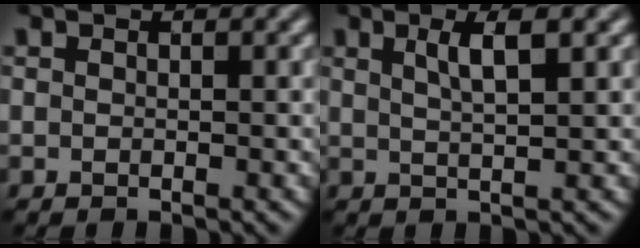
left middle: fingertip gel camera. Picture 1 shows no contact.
{"total": 3.2, "force": [1.1, 0.7, 2.9], "torque": [-0.045, 0.001, 0.020]}